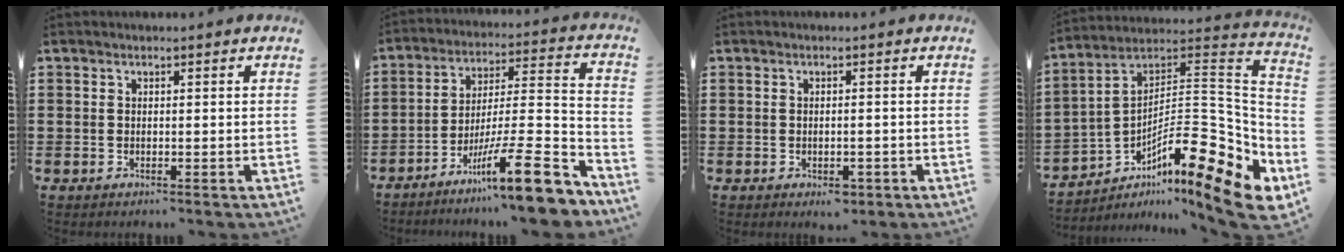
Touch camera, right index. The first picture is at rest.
{"total": 15.7, "force": [-10.5, 1.8, 11.5], "torque": [-0.156, 0.023, -0.179]}
{"total": 1.8, "force": [-0.9, 0.7, 1.4], "torque": [-0.028, 0.001, -0.018]}
{"total": 16.5, "force": [-8.4, 4.0, 13.6], "torque": [-0.181, 0.000, -0.153]}